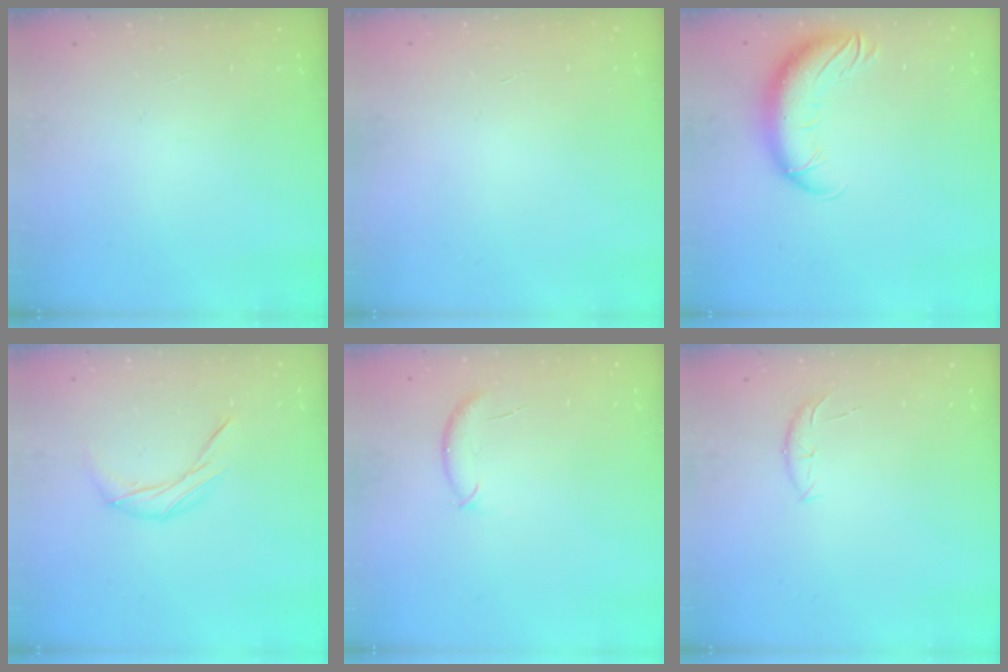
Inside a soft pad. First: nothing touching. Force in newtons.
{"total": 0.0}
{"total": 12.2, "press": 11.8, "slide": 2.8}
{"total": 6.8, "press": 6.8, "slide": 0.4}
{"total": 6.4, "press": 6.3, "slide": 1.0}
{"total": 6.0, "press": 5.8, "slide": 1.3}